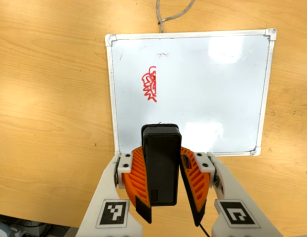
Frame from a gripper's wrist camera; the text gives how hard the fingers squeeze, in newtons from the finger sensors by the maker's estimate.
{"total": 10.6, "left": 9.6, "right": 11.6}